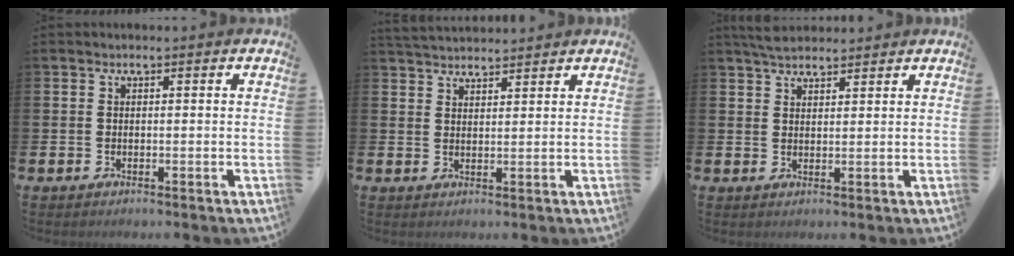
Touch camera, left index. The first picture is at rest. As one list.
[{"total": 3.8, "force": [3.8, 0.6, 0.3], "torque": [-0.010, -0.021, 0.068]}, {"total": 3.7, "force": [3.5, 0.9, 1.0], "torque": [-0.010, -0.014, 0.061]}]